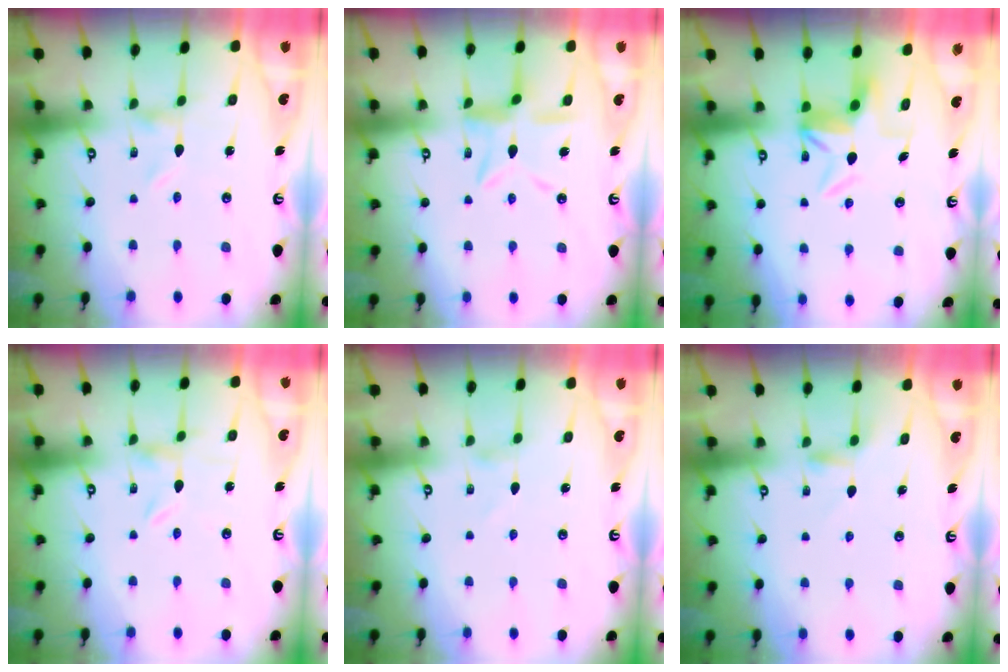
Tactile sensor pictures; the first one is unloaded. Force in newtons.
{"total": 9.2, "press": 9.1, "slide": 0.7}
{"total": 5.5, "press": 5.2, "slide": 1.5}
{"total": 0.0}
{"total": 0.0}
{"total": 3.0, "press": 2.9, "slide": 0.5}